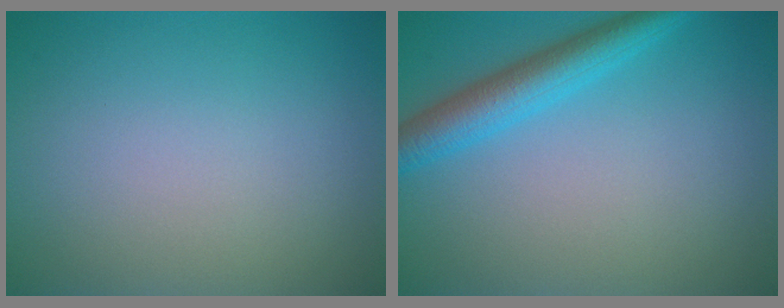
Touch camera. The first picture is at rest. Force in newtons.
{"total": 4.2, "press": 4.2, "slide": 0.1}